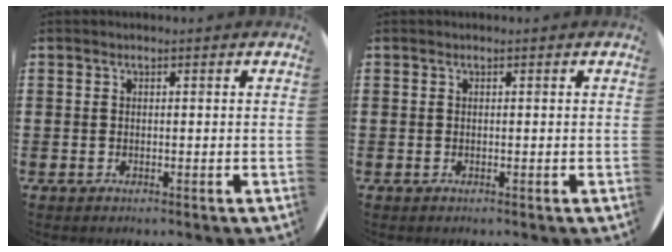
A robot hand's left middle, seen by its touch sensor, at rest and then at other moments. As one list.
[{"total": 0.0}]